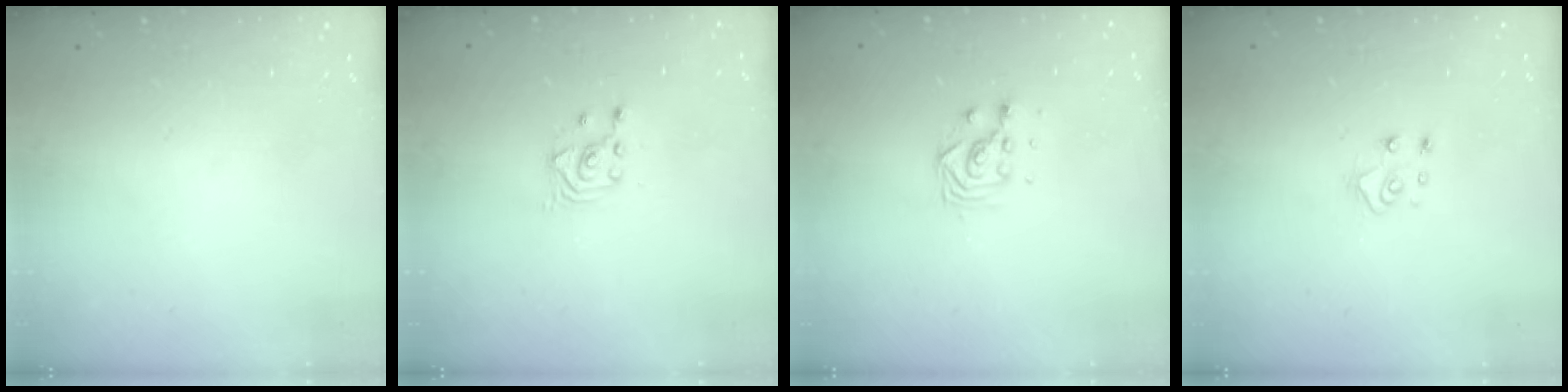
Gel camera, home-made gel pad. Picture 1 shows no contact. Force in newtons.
{"total": 2.7, "press": 2.7, "slide": 0.2}
{"total": 4.3, "press": 4.2, "slide": 0.3}
{"total": 5.6, "press": 5.6, "slide": 0.4}